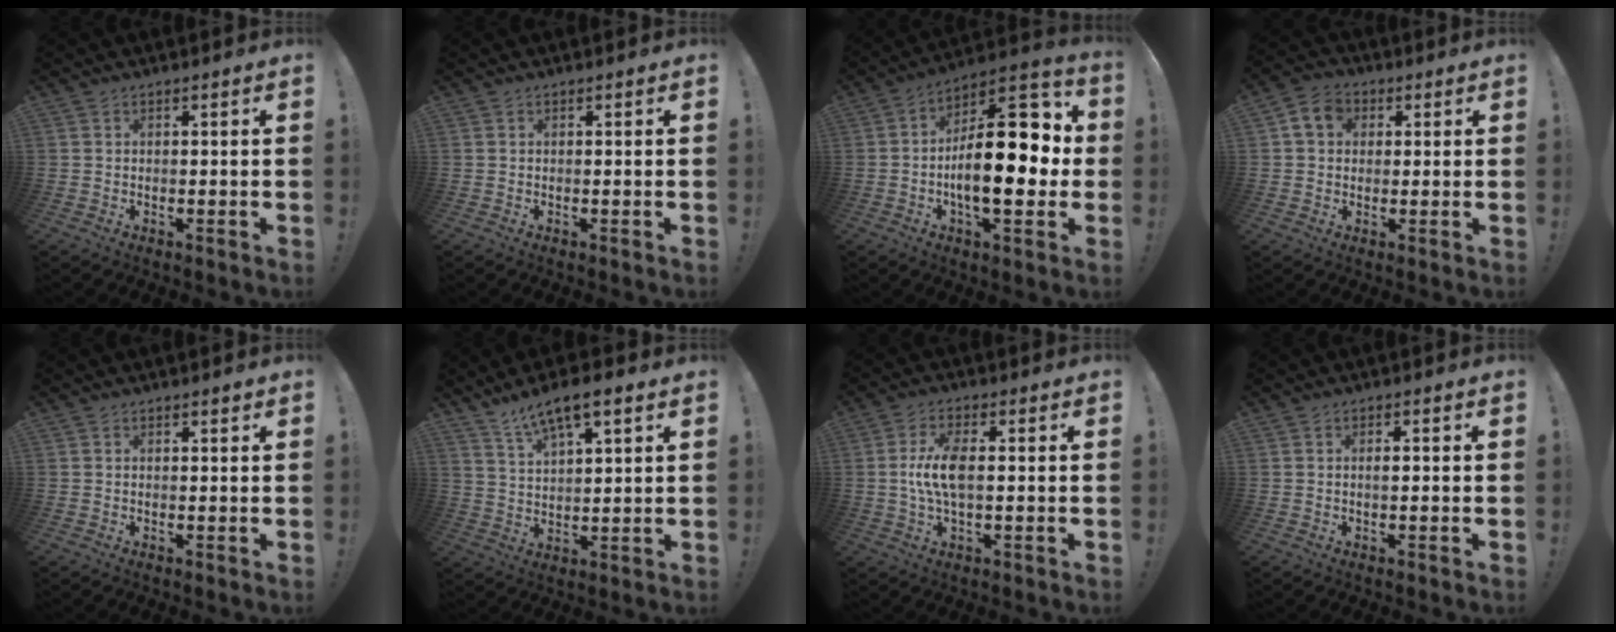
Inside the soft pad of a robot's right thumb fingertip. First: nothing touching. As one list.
[{"total": 0.0}, {"total": 22.9, "force": [-1.6, 10.4, 20.3], "torque": [-0.315, 0.008, -0.023]}, {"total": 7.2, "force": [2.2, 5.8, 3.7], "torque": [-0.055, 0.007, 0.043]}, {"total": 0.5, "force": [0.4, 0.2, 0.2], "torque": [0.010, -0.007, 0.006]}, {"total": 8.9, "force": [6.3, 2.3, 5.8], "torque": [-0.097, -0.032, 0.114]}, {"total": 8.8, "force": [-0.1, 3.7, 8.0], "torque": [-0.158, -0.003, -0.005]}, {"total": 1.4, "force": [-0.3, 0.3, 1.3], "torque": [-0.017, 0.000, -0.008]}]